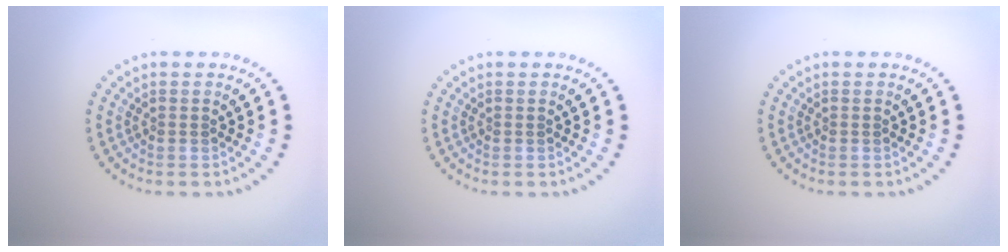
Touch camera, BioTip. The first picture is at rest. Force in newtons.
{"total": 0.0}
{"total": 0.0}